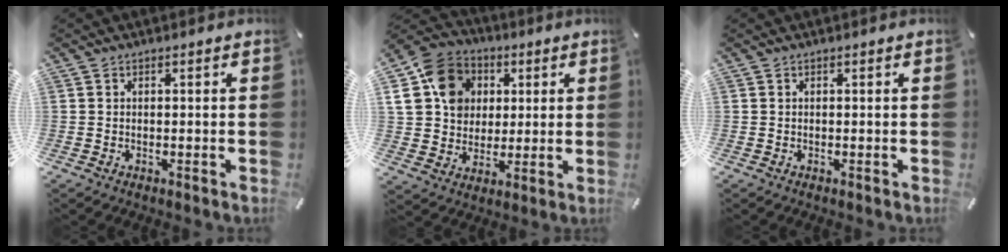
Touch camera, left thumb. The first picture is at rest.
{"total": 14.4, "force": [3.4, 12.7, 5.8], "torque": [-0.129, 0.000, 0.067]}
{"total": 0.0}